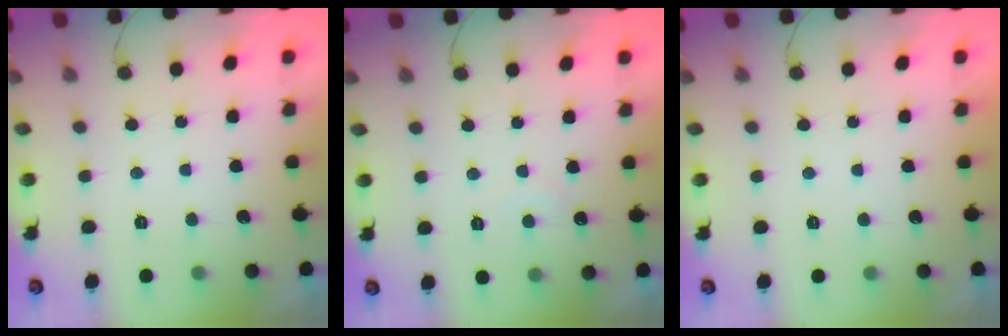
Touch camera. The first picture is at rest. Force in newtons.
{"total": 4.1, "press": 4.1, "slide": 0.1}
{"total": 1.8, "press": 1.8, "slide": 0.0}